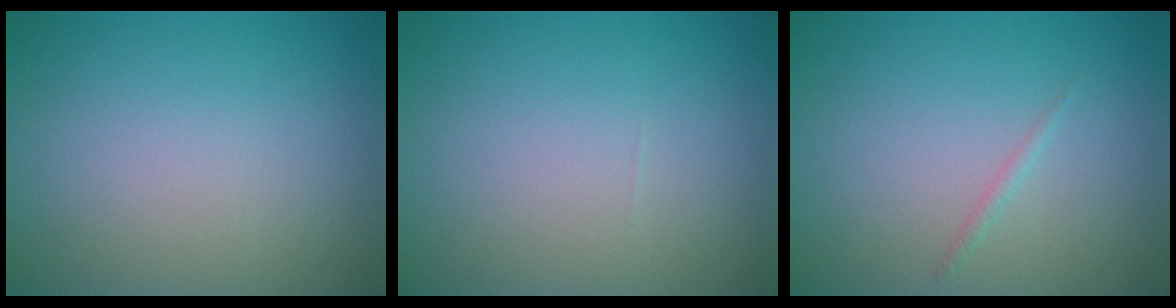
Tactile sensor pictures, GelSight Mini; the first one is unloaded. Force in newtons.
{"total": 0.0}
{"total": 0.6, "press": 0.6, "slide": 0.0}